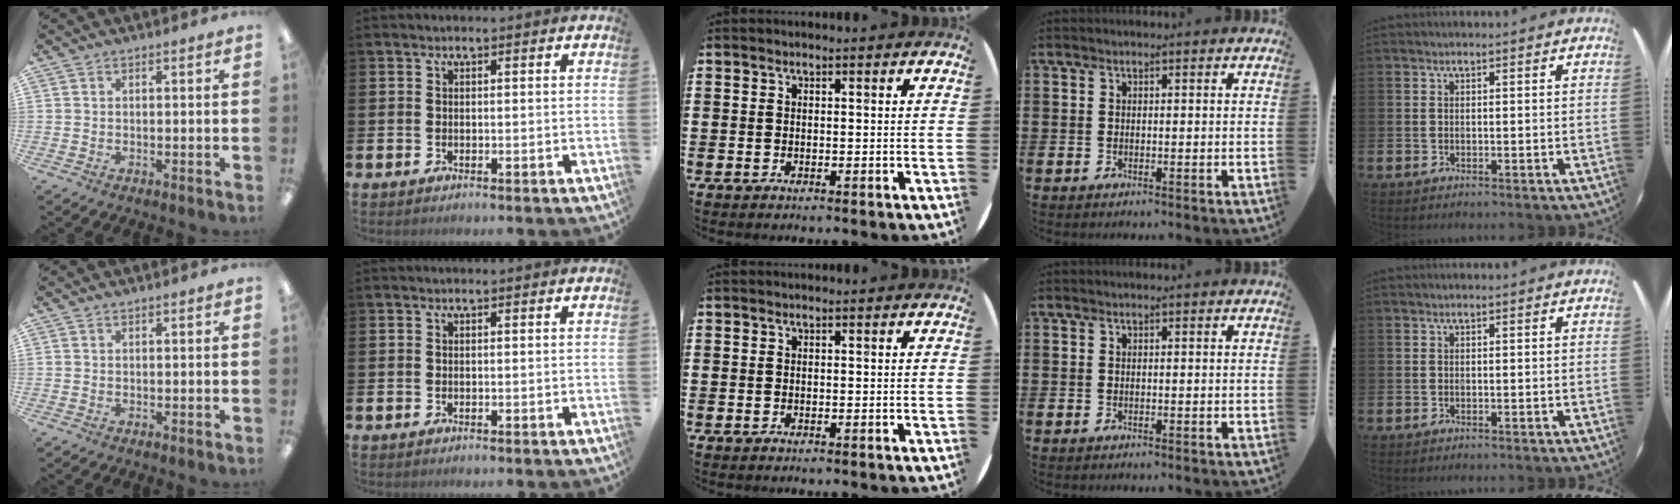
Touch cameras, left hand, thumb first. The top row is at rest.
{}